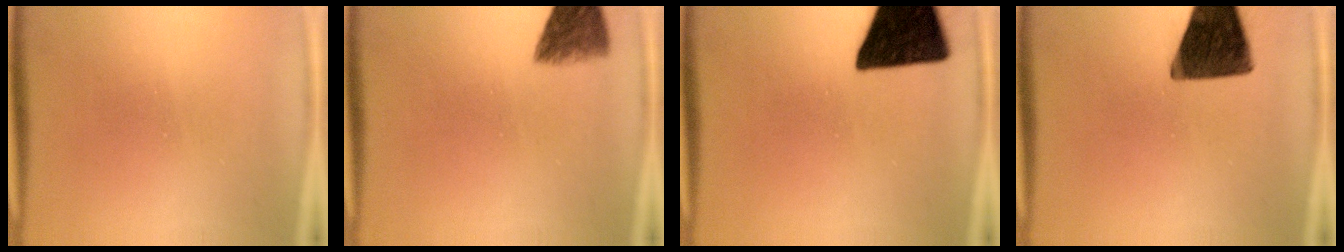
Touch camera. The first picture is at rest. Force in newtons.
{"total": 5.6}
{"total": 18.6}
{"total": 14.9}